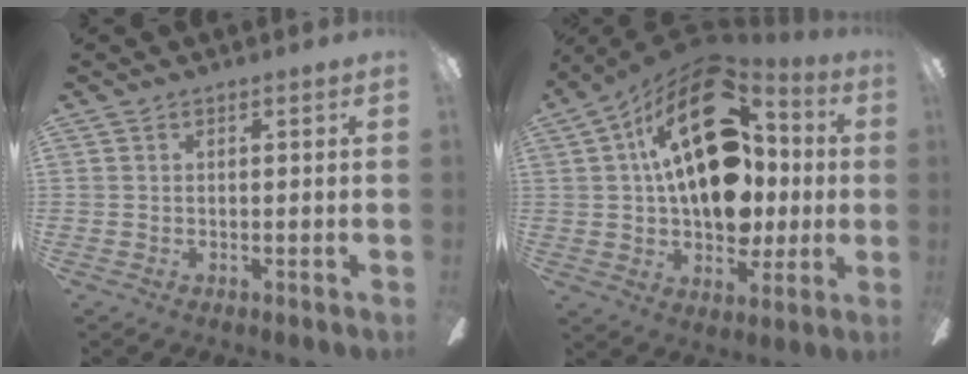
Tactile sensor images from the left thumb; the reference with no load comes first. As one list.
[{"total": 25.0, "force": [6.7, 14.8, 19.0], "torque": [-0.320, -0.024, 0.115]}]